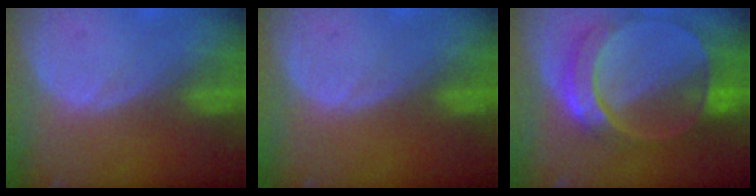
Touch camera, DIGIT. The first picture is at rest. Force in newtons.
{"total": 0.0}
{"total": 9.8, "press": 8.4, "slide": 4.9}